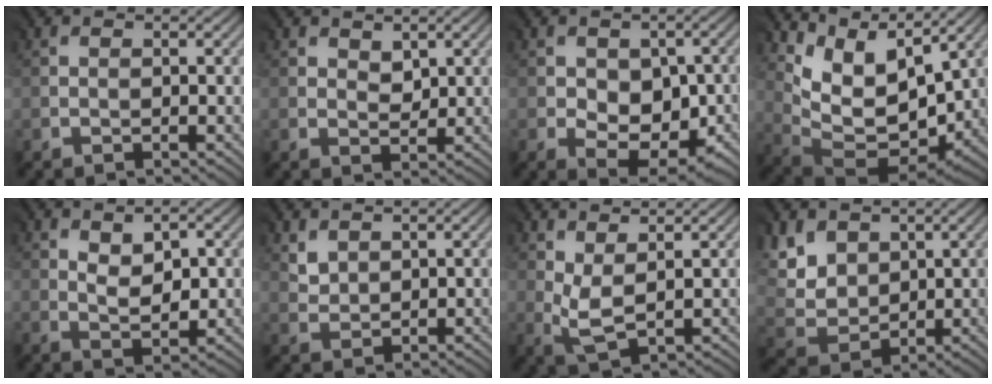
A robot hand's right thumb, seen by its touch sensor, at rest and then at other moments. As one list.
[{"total": 2.2, "force": [1.3, 1.4, 1.1], "torque": [-0.019, -0.002, 0.026]}, {"total": 7.1, "force": [-1.2, 4.9, 5.0], "torque": [-0.081, -0.012, -0.012]}, {"total": 10.7, "force": [5.6, 5.8, 7.1], "torque": [-0.147, -0.004, 0.118]}, {"total": 4.0, "force": [1.4, 2.3, 3.0], "torque": [-0.051, -0.005, 0.028]}, {"total": 2.3, "force": [1.7, 1.5, 0.5], "torque": [-0.020, -0.002, 0.040]}, {"total": 3.1, "force": [1.1, 1.3, 2.5], "torque": [-0.073, -0.004, 0.028]}, {"total": 7.5, "force": [3.6, 5.5, 3.4], "torque": [-0.134, -0.001, 0.084]}]